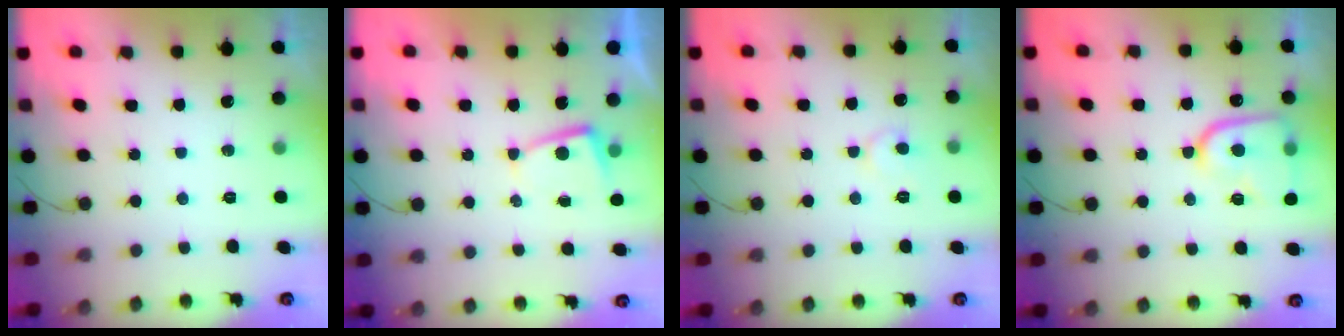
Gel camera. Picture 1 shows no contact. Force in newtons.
{"total": 2.8, "press": 2.8, "slide": 0.5}
{"total": 6.1, "press": 6.1, "slide": 0.4}
{"total": 13.5, "press": 13.5, "slide": 1.3}